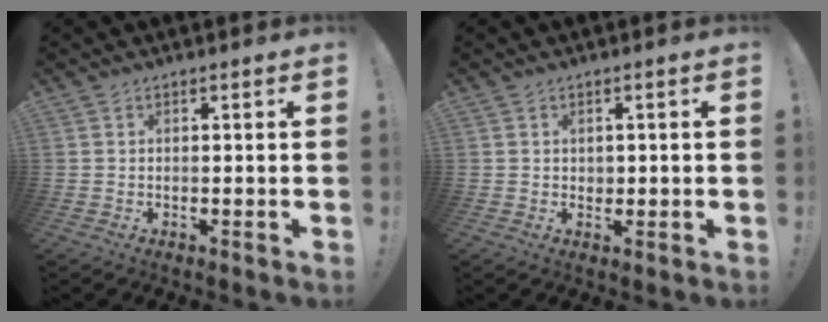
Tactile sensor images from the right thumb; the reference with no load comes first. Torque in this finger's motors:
{"motor_torque": [-0.26, -0.03, -0.17, 0.08, 0.06]}